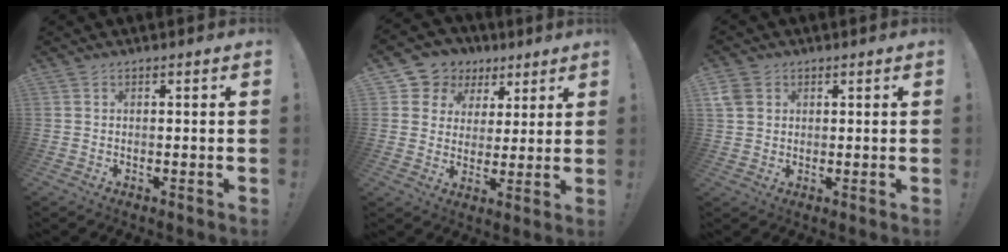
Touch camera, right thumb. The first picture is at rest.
{"total": 8.2, "force": [3.5, 7.2, 1.8], "torque": [-0.038, -0.021, 0.076]}
{"total": 4.8, "force": [2.1, 3.9, 1.8], "torque": [-0.037, 0.003, 0.046]}